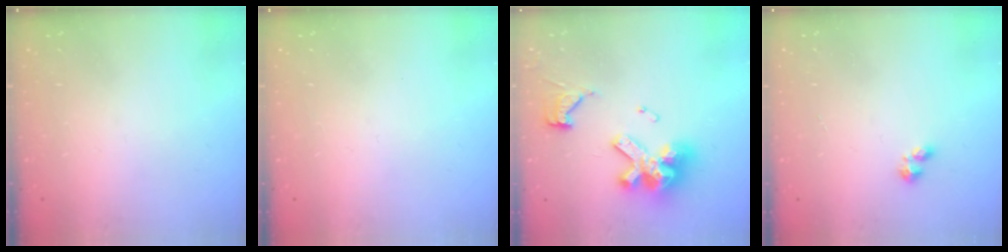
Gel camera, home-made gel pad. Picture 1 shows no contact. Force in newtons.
{"total": 0.0}
{"total": 14.8, "press": 14.7, "slide": 1.7}
{"total": 1.9, "press": 1.9, "slide": 0.2}